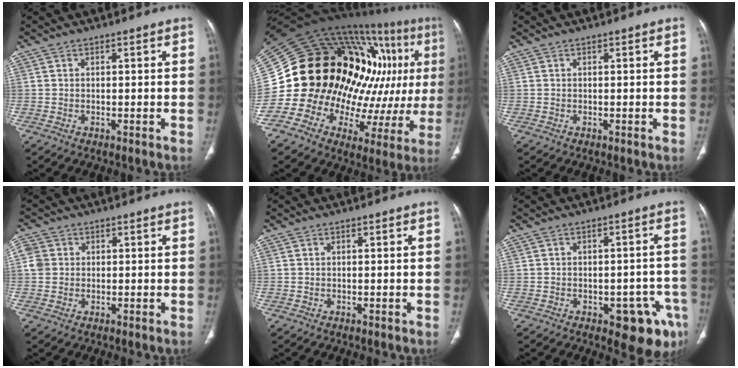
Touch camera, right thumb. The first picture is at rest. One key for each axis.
{"total": 33.8, "fx": 5.1, "fy": 18.1, "fz": 28.1, "tx": -0.408, "ty": 0.055, "tz": 0.091}
{"total": 0.0}
{"total": 3.4, "fx": 0.5, "fy": 3.1, "fz": 1.2, "tx": -0.017, "ty": 0.006, "tz": 0.008}
{"total": 0.0}
{"total": 10.2, "fx": -5.1, "fy": 4.6, "fz": 7.5, "tx": -0.055, "ty": 0.025, "tz": -0.058}